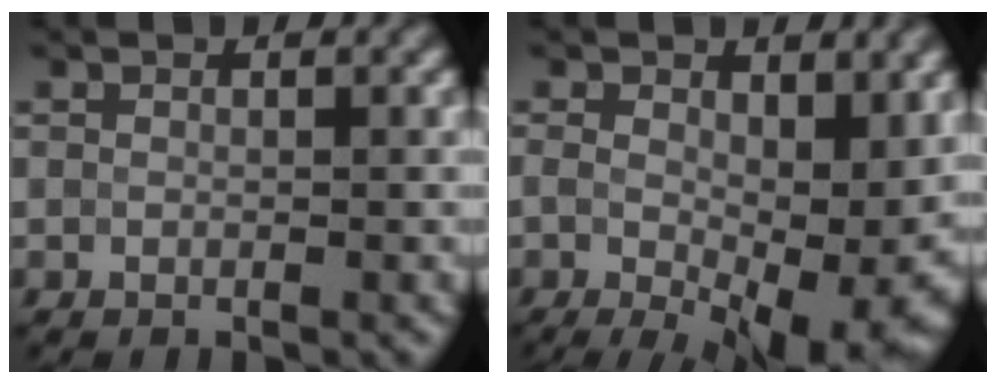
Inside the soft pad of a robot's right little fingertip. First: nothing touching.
{"total": 12.1, "force": [-1.3, 6.1, 10.4], "torque": [-0.159, -0.028, 0.006]}